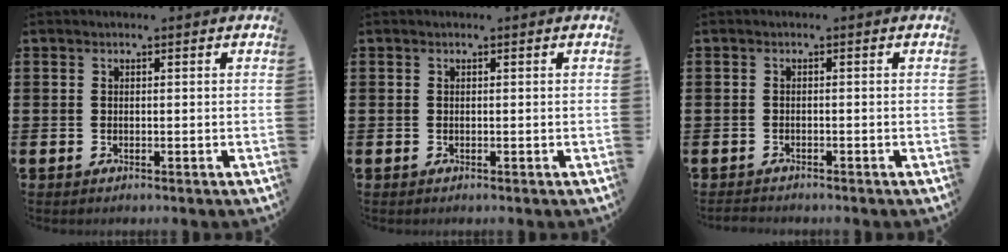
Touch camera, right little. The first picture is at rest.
{"total": 0.0}
{"total": 0.8, "force": [-0.7, 0.2, 0.1], "torque": [-0.004, -0.001, -0.016]}